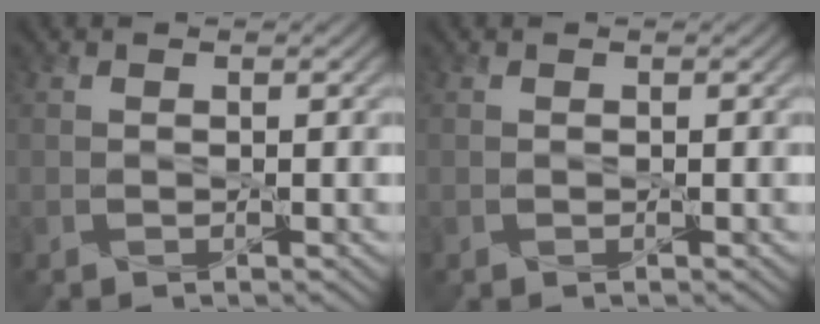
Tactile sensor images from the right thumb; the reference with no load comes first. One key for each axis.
{"total": 0.0}